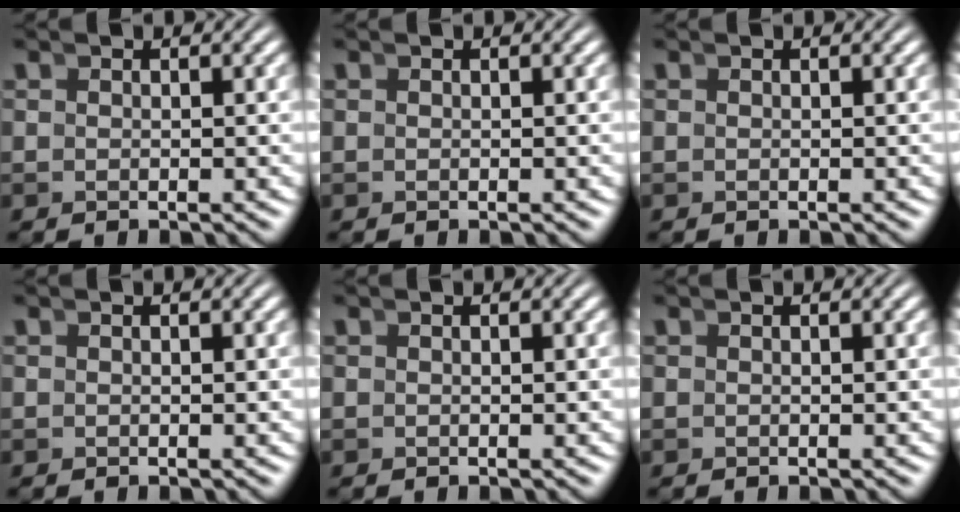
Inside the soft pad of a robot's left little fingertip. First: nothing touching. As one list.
[{"total": 0.0}, {"total": 0.0}, {"total": 0.0}, {"total": 0.0}, {"total": 0.0}]